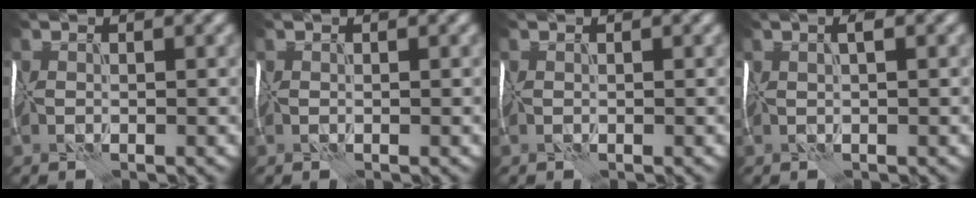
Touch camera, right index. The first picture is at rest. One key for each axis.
{"total": 0.0}
{"total": 0.0}
{"total": 1.0, "fx": 0.5, "fy": -0.1, "fz": 0.8, "tx": -0.019, "ty": 0.002, "tz": 0.006}